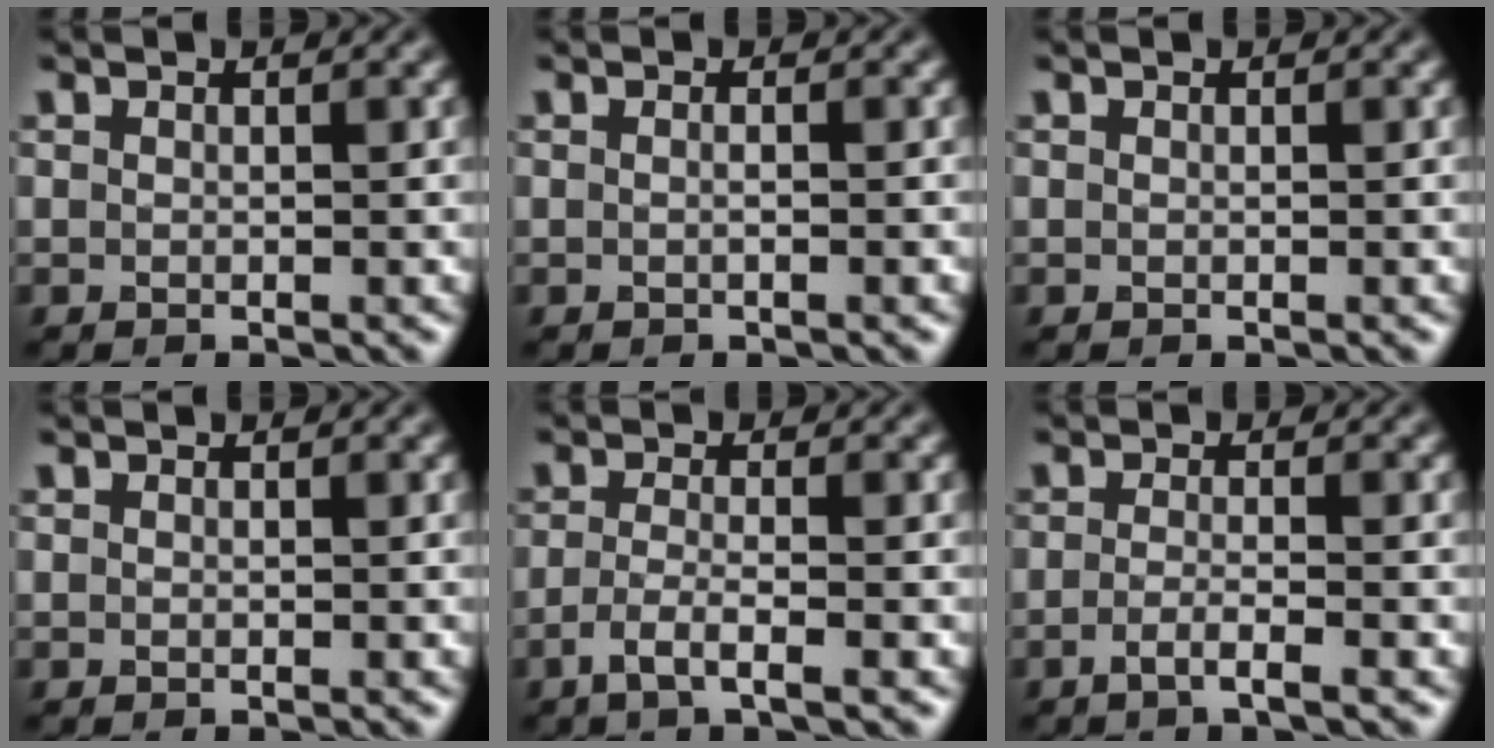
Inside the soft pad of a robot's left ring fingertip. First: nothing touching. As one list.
[{"total": 1.2, "force": [0.0, 0.4, 1.1], "torque": [-0.004, -0.006, -0.006]}, {"total": 0.0}, {"total": 0.0}, {"total": 2.5, "force": [-1.3, 0.5, 2.1], "torque": [-0.042, -0.001, -0.033]}, {"total": 2.1, "force": [-1.0, 0.5, 1.8], "torque": [-0.026, 0.001, -0.027]}]